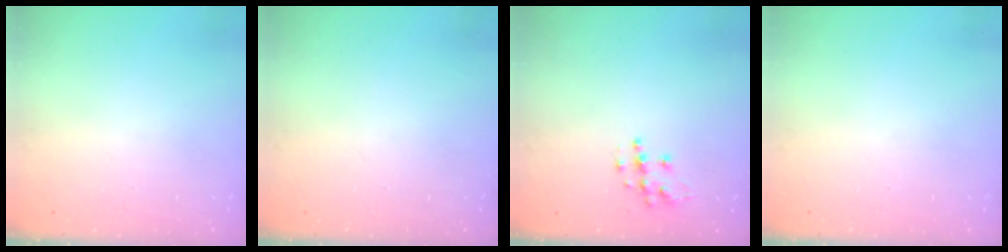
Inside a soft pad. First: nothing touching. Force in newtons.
{"total": 0.0}
{"total": 8.9, "press": 8.9, "slide": 0.5}
{"total": 0.0}